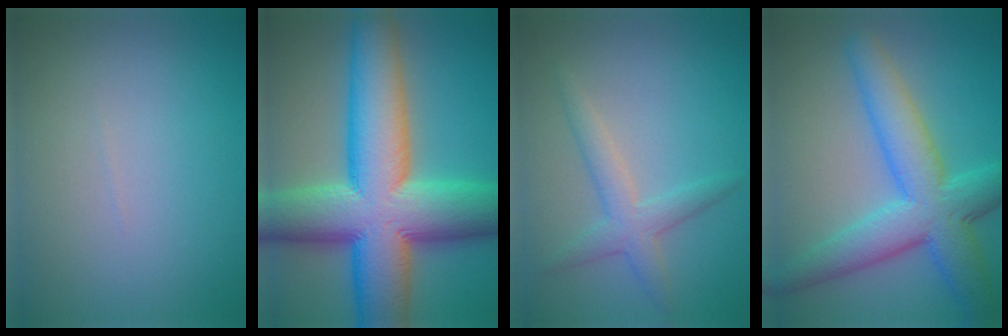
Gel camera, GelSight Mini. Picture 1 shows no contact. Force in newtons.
{"total": 15.8, "press": 15.8, "slide": 0.3}
{"total": 2.7, "press": 2.7, "slide": 0.1}
{"total": 7.7, "press": 7.7, "slide": 0.1}